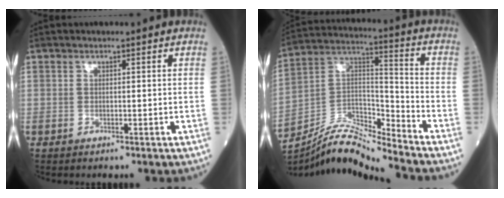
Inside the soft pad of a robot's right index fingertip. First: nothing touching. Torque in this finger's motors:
{"motor_torque": [-0.78, -0.76, 0.06, 0.00]}